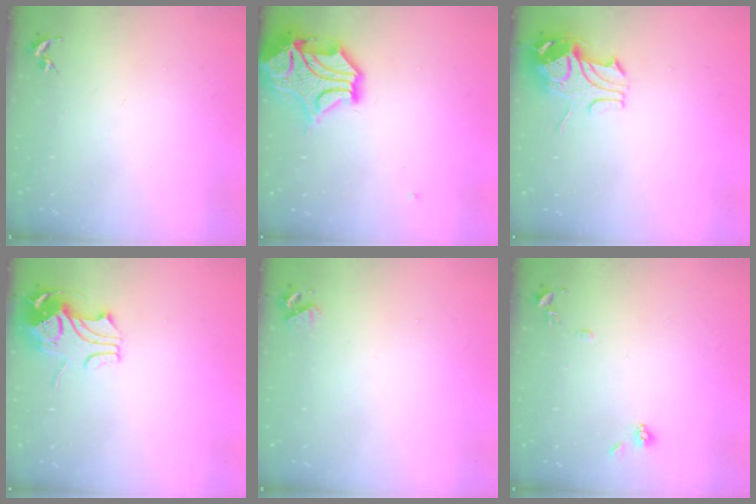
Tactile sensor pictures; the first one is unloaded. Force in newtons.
{"total": 15.0, "press": 14.8, "slide": 2.2}
{"total": 9.6, "press": 9.6, "slide": 1.1}
{"total": 10.3, "press": 10.2, "slide": 0.9}
{"total": 3.3, "press": 3.3, "slide": 0.5}
{"total": 7.2, "press": 7.2, "slide": 0.8}